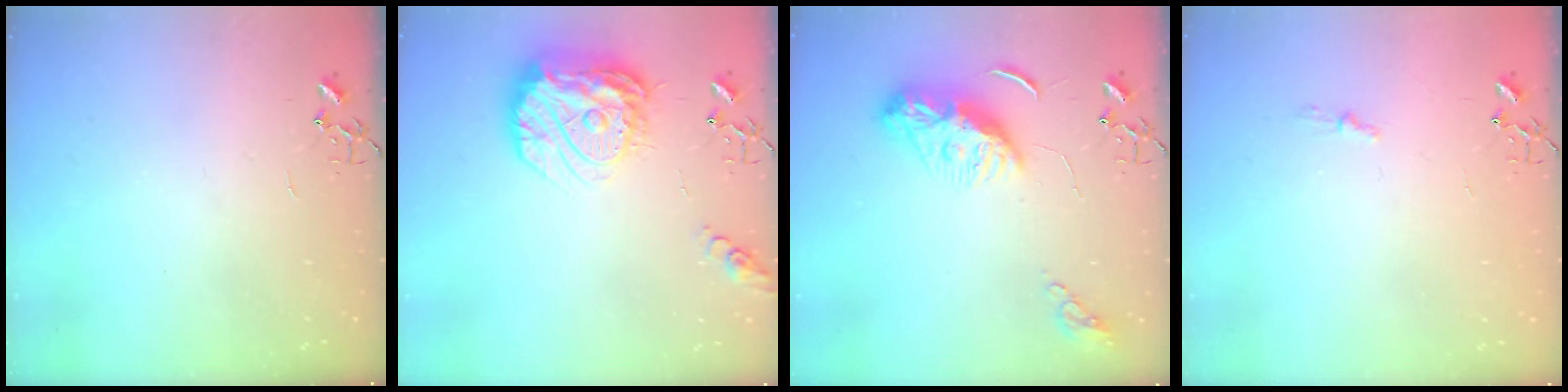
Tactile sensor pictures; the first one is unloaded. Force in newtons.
{"total": 18.2, "press": 18.1, "slide": 1.7}
{"total": 9.9, "press": 9.8, "slide": 1.1}
{"total": 3.8, "press": 3.7, "slide": 0.5}